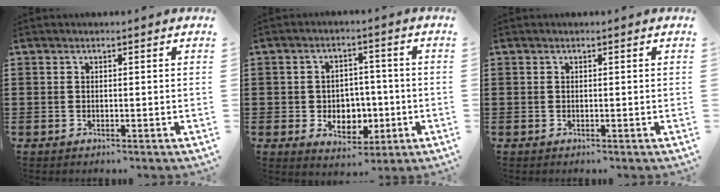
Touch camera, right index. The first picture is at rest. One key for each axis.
{"total": 5.4, "fx": -1.0, "fy": 4.6, "fz": 2.7, "tx": -0.036, "ty": 0.003, "tz": -0.021}
{"total": 0.0}